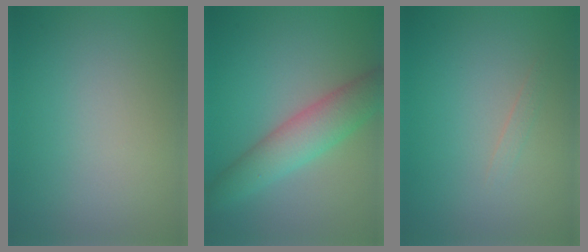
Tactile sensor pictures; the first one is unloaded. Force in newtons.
{"total": 5.0, "press": 5.0, "slide": 0.1}
{"total": 0.6, "press": 0.6, "slide": 0.0}